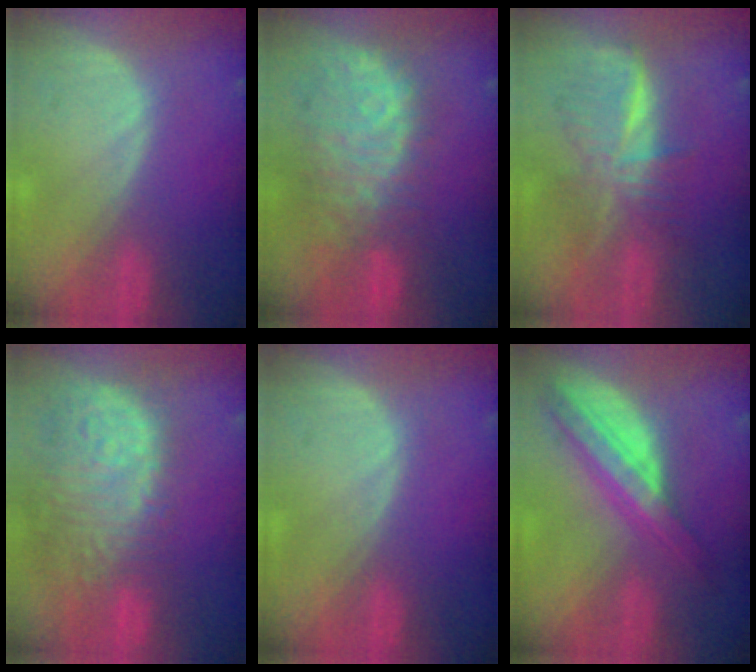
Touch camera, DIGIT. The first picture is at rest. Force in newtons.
{"total": 11.0, "press": 9.6, "slide": 5.4}
{"total": 7.1, "press": 7.1, "slide": 0.2}
{"total": 14.6, "press": 12.0, "slide": 8.2}
{"total": 0.0}
{"total": 8.3, "press": 8.3, "slide": 0.6}